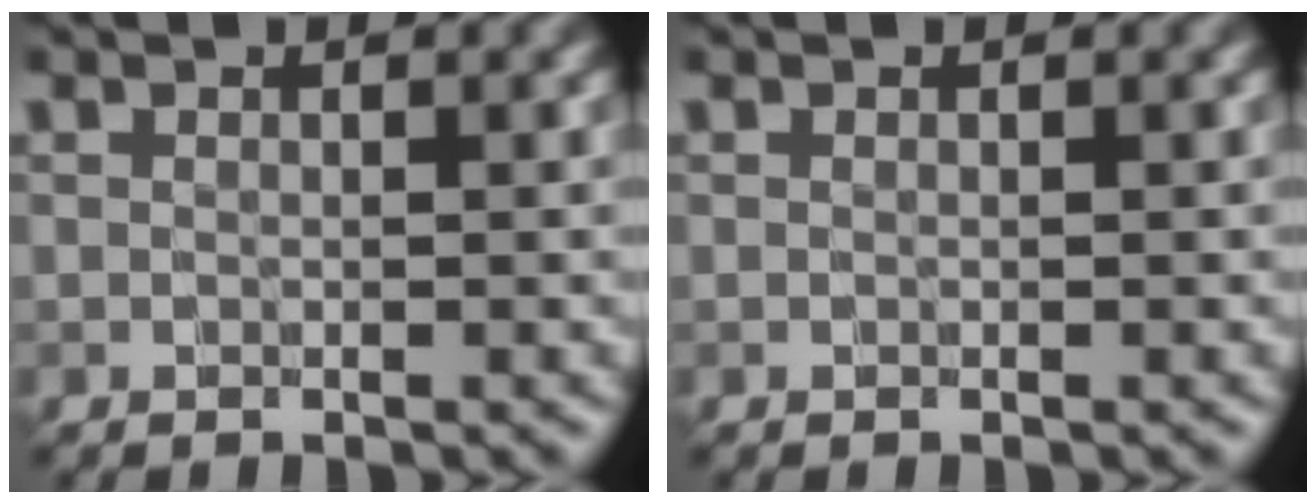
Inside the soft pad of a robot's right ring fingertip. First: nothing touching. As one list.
[{"total": 0.0}]